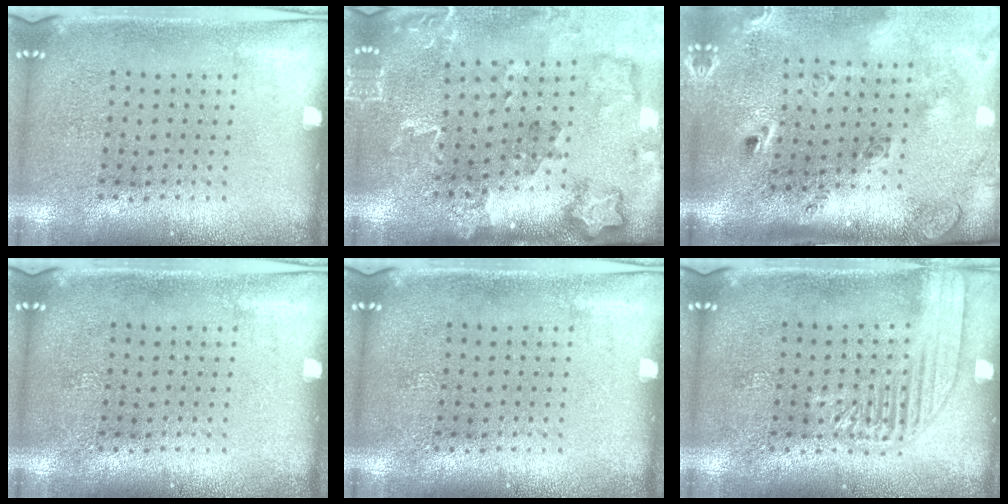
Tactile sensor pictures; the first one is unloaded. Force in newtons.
{"total": 1.8, "press": 1.7, "slide": 0.4}
{"total": 2.9, "press": 2.0, "slide": 2.1}
{"total": 0.0}
{"total": 0.0}
{"total": 2.5, "press": 2.5, "slide": 0.3}